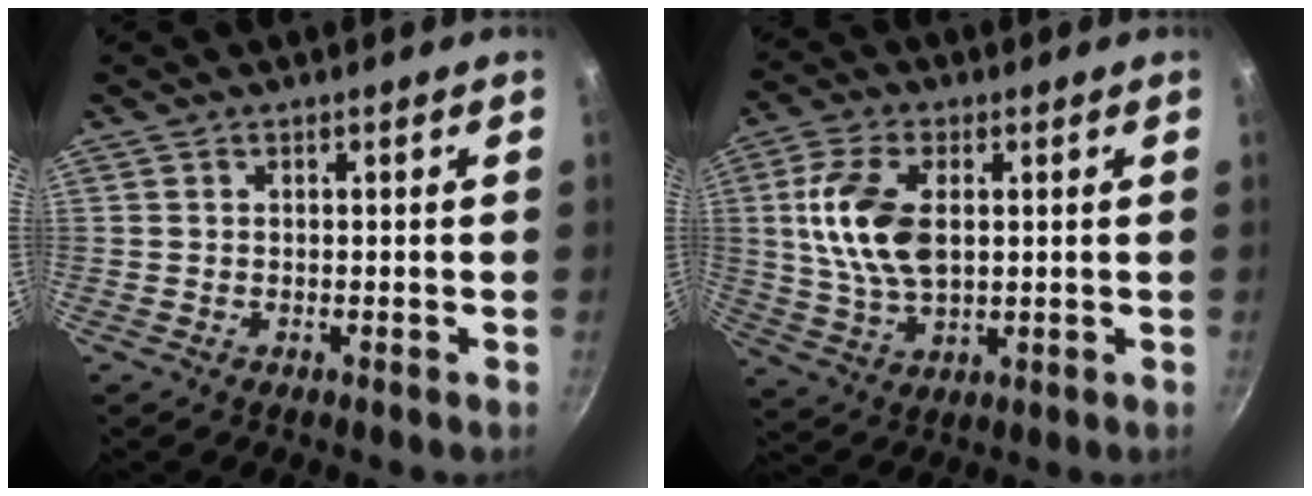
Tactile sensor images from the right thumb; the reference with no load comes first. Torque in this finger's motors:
{"motor_torque": [-0.62, 1.07, 1.36, 0.18, 0.41]}